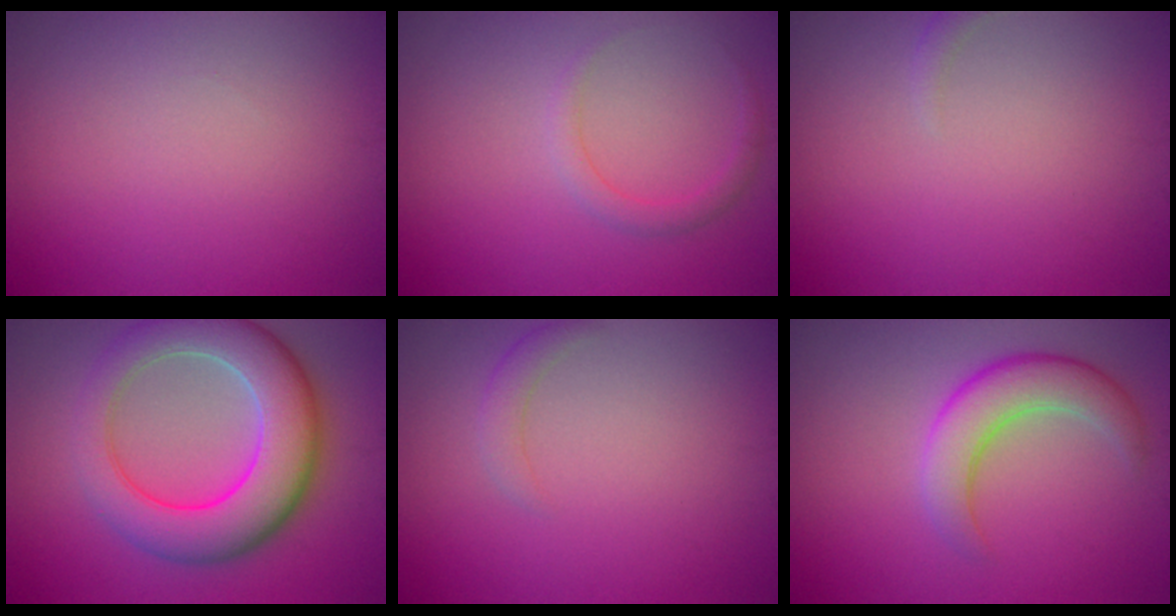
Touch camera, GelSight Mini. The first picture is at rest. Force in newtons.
{"total": 1.4, "press": 1.4, "slide": 0.2}
{"total": 0.8, "press": 0.7, "slide": 0.1}
{"total": 8.9, "press": 8.9, "slide": 0.2}
{"total": 1.3, "press": 1.3, "slide": 0.1}
{"total": 4.5, "press": 4.5, "slide": 0.3}